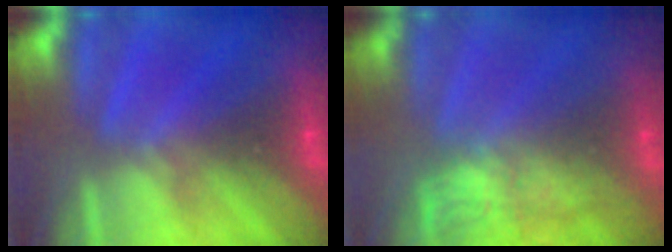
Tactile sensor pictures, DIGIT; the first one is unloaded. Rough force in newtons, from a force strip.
{"total": 4.9}